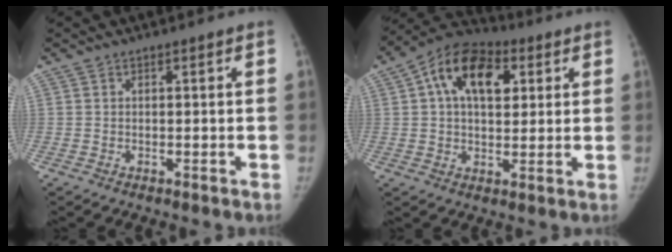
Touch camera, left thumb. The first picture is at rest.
{"total": 14.7, "force": [4.8, 8.9, 10.7], "torque": [-0.152, 0.012, 0.069]}